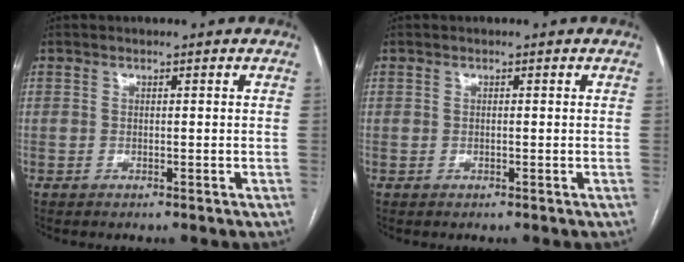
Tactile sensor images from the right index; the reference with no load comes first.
{"total": 0.0}